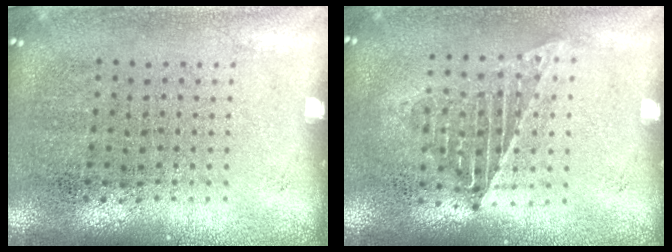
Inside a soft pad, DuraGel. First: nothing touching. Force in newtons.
{"total": 1.2, "press": 1.1, "slide": 0.4}